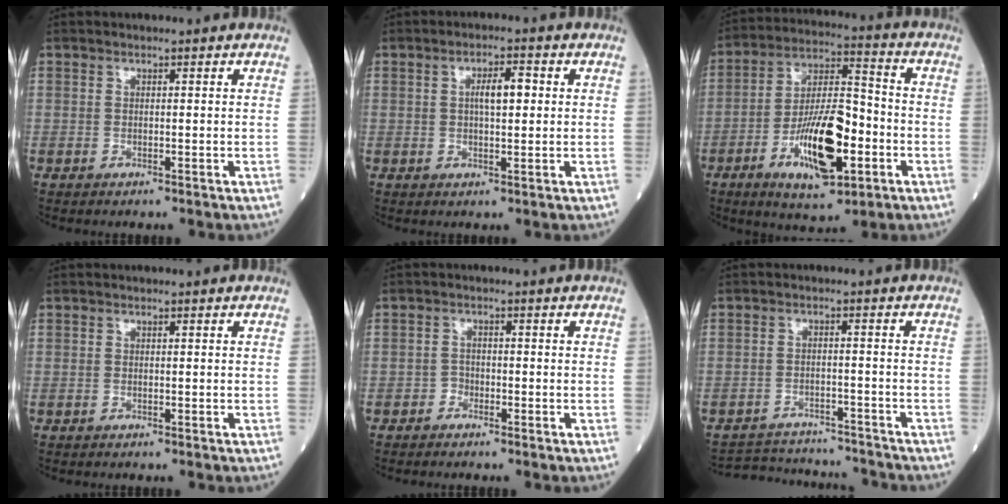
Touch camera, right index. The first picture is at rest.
{"total": 4.0, "force": [0.7, 1.1, 3.8], "torque": [-0.066, 0.007, 0.011]}
{"total": 14.6, "force": [-5.2, 4.4, 12.9], "torque": [-0.238, 0.001, -0.086]}
{"total": 0.0}
{"total": 1.3, "force": [-1.0, 0.9, -0.1], "torque": [0.010, 0.007, -0.024]}
{"total": 10.7, "force": [-10.5, 1.7, 1.2], "torque": [-0.019, 0.015, -0.146]}